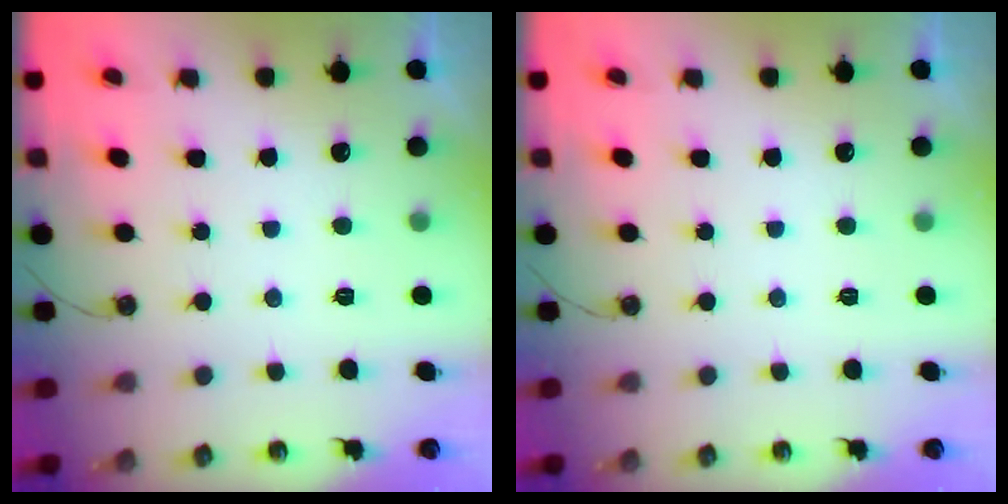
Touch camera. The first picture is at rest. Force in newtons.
{"total": 0.0}